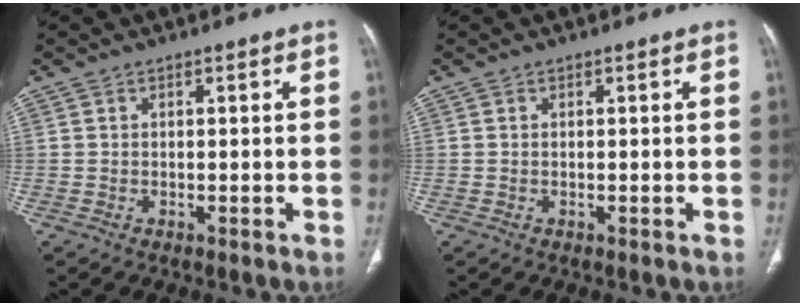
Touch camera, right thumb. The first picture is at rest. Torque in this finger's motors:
{"motor_torque": [-0.02, -0.10, -0.28, -0.07, -0.02]}